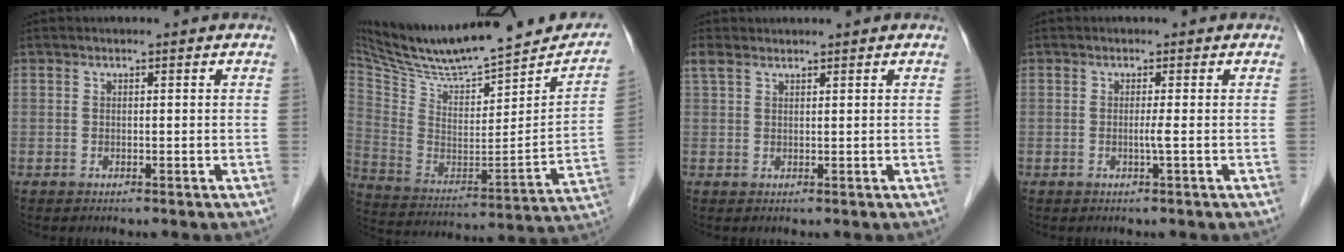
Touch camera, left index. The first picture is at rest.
{"total": 26.2, "force": [22.4, 5.4, 12.6], "torque": [-0.206, -0.015, 0.343]}
{"total": 2.1, "force": [1.9, 0.6, 0.8], "torque": [-0.024, 0.024, 0.041]}
{"total": 1.2, "force": [-0.2, -0.5, 1.0], "torque": [-0.012, -0.001, -0.008]}